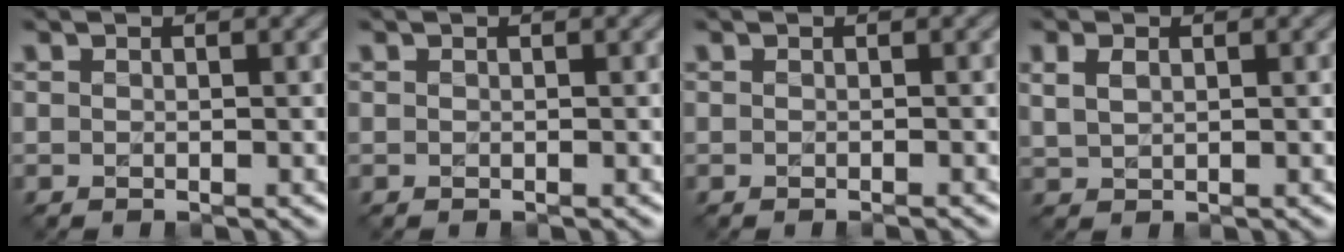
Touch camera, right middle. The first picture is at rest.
{"total": 0.0}
{"total": 0.6, "force": [-0.4, 0.0, 0.4], "torque": [-0.002, 0.000, -0.008]}
{"total": 1.8, "force": [0.8, 1.1, 1.2], "torque": [-0.031, 0.001, 0.020]}